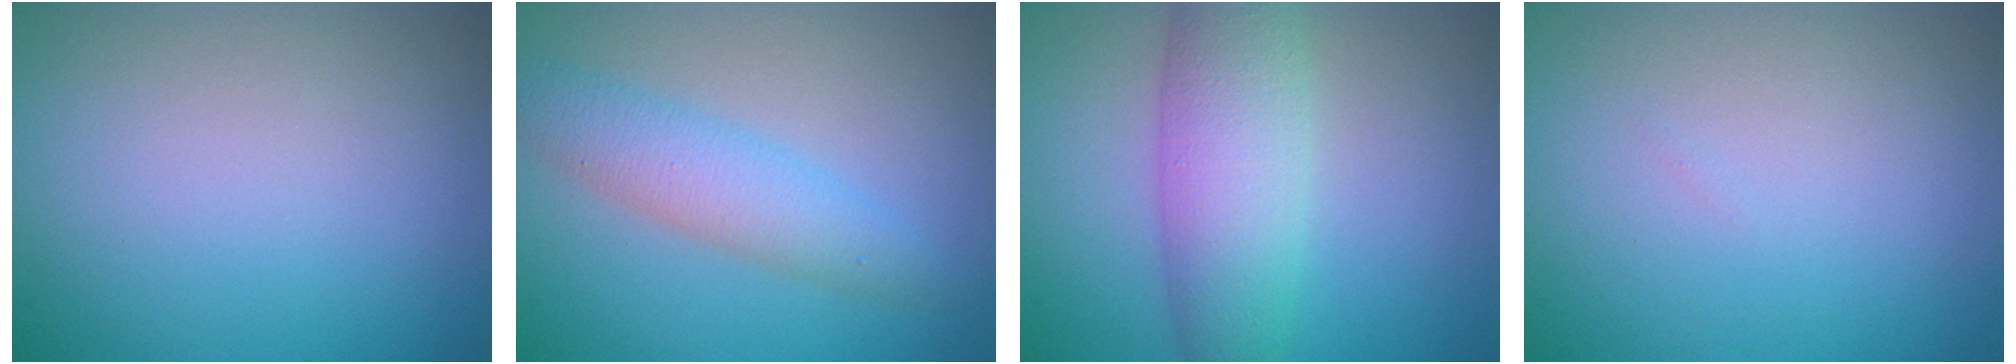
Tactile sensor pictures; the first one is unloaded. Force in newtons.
{"total": 3.7, "press": 3.7, "slide": 0.1}
{"total": 6.0, "press": 6.0, "slide": 0.1}
{"total": 0.0}